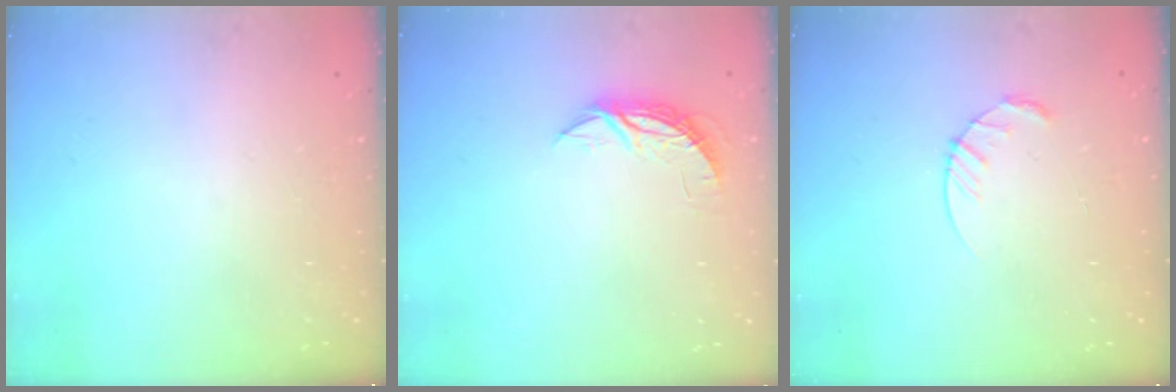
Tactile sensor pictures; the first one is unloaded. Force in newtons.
{"total": 5.2, "press": 5.2, "slide": 0.3}
{"total": 4.5, "press": 4.5, "slide": 0.5}